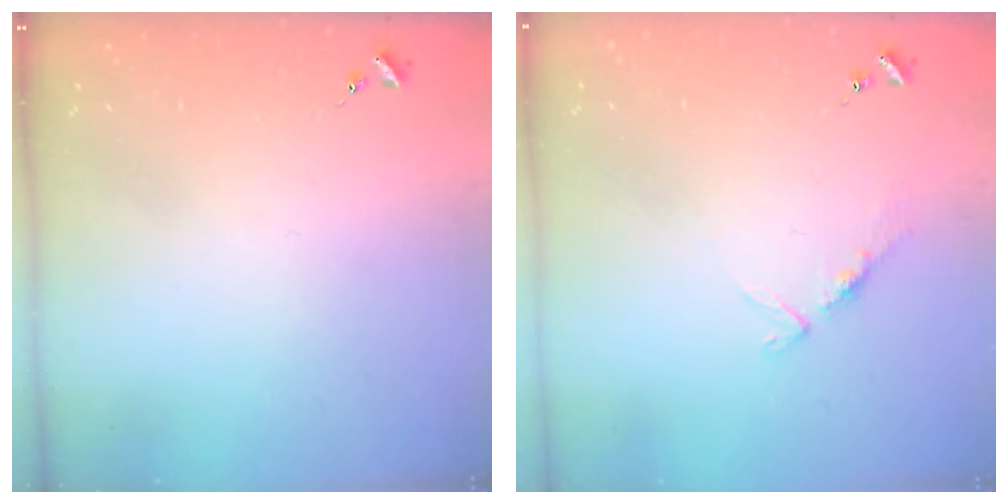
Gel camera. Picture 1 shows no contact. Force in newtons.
{"total": 5.9, "press": 5.9, "slide": 0.5}